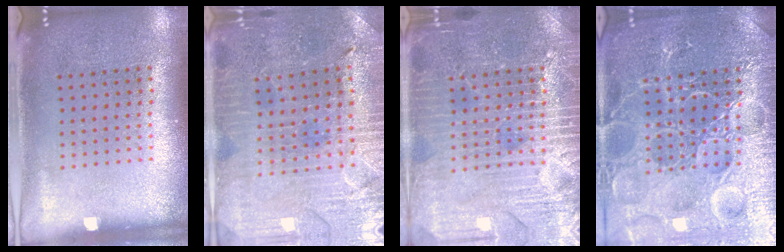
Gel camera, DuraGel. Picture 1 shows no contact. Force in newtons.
{"total": 1.8, "press": 1.8, "slide": 0.4}
{"total": 4.0, "press": 4.0, "slide": 0.5}
{"total": 7.2, "press": 7.2, "slide": 0.9}